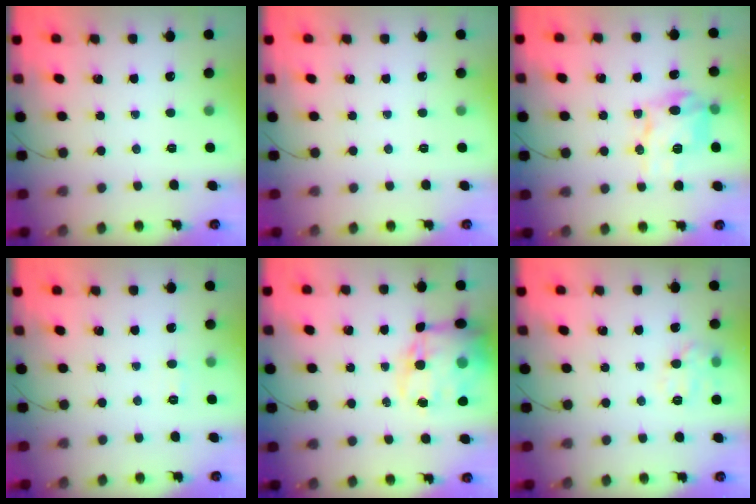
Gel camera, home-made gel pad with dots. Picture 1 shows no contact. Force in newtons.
{"total": 0.0}
{"total": 12.1, "press": 12.0, "slide": 1.3}
{"total": 4.4, "press": 4.2, "slide": 1.0}
{"total": 19.7, "press": 19.2, "slide": 4.4}
{"total": 8.7, "press": 8.7, "slide": 0.3}